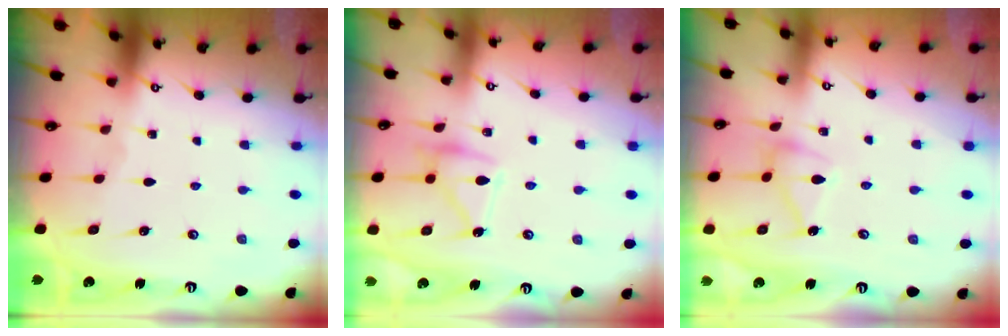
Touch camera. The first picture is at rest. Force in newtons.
{"total": 13.1, "press": 13.1, "slide": 0.8}
{"total": 11.0, "press": 11.0, "slide": 0.5}